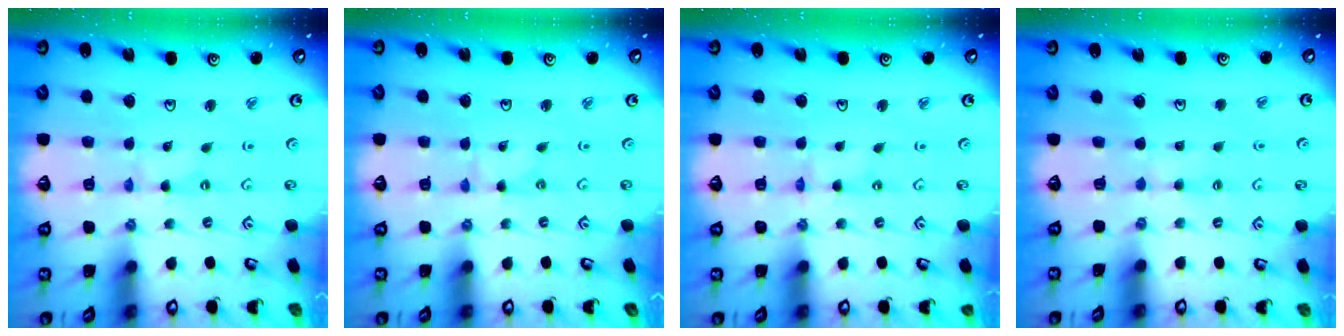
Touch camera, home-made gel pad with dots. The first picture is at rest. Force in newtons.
{"total": 0.0}
{"total": 0.6, "press": 0.6, "slide": 0.2}
{"total": 2.9, "press": 2.8, "slide": 0.5}